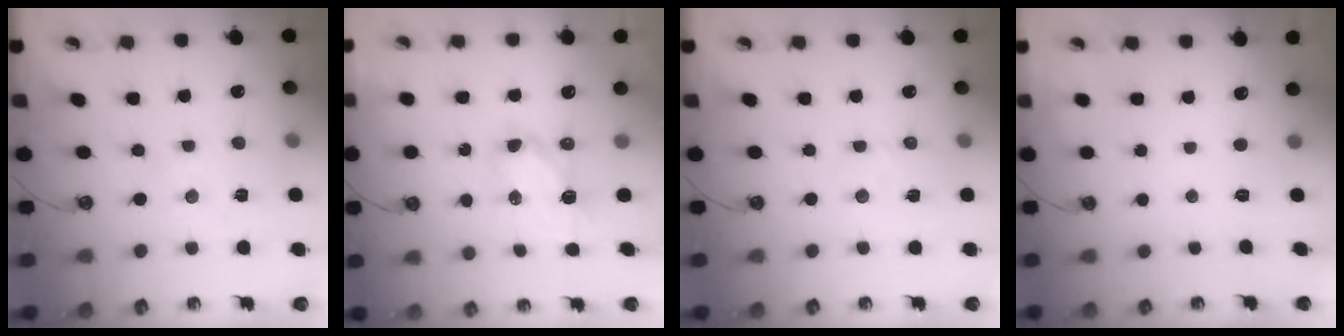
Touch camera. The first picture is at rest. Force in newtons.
{"total": 6.3, "press": 6.3, "slide": 0.3}
{"total": 2.5, "press": 2.4, "slide": 0.4}
{"total": 0.0}